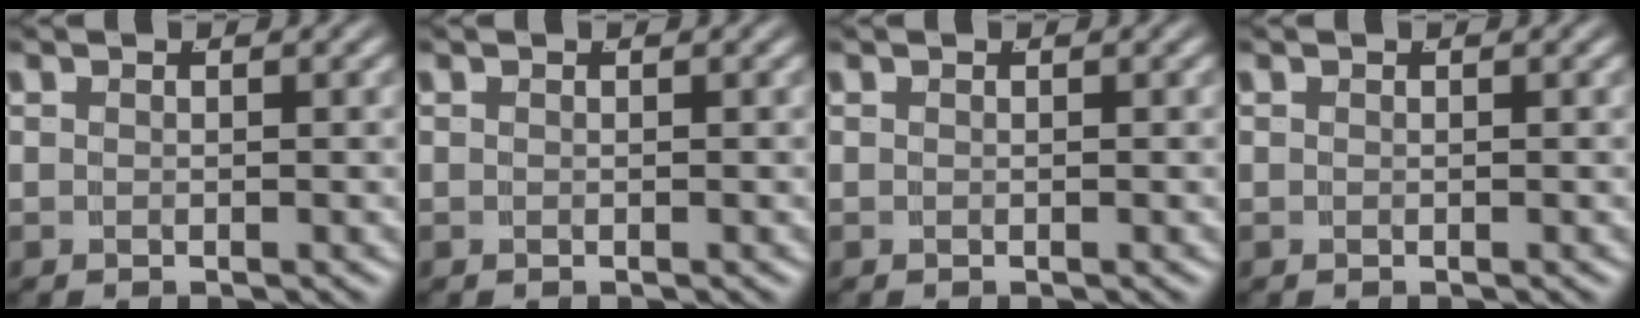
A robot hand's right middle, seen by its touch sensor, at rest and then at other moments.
{"total": 0.0}
{"total": 0.0}
{"total": 0.0}